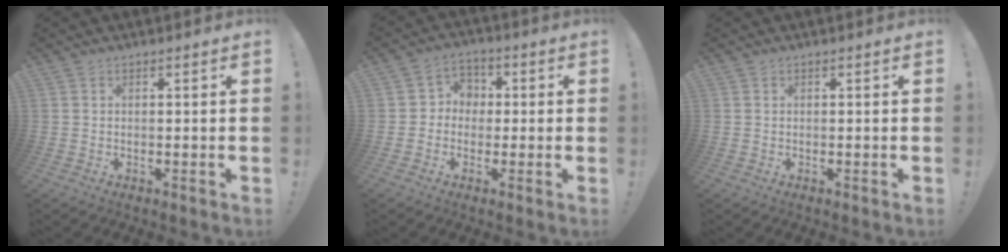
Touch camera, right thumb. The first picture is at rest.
{"total": 5.4, "force": [-0.9, 5.1, 1.3], "torque": [-0.017, 0.013, -0.016]}
{"total": 0.0}